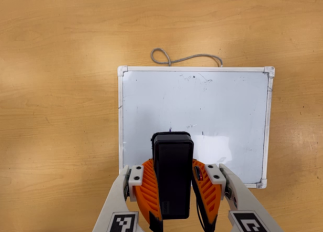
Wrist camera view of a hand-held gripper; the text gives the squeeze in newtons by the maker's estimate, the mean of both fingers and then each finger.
{"total": 7.2, "left": 6.0, "right": 8.3}